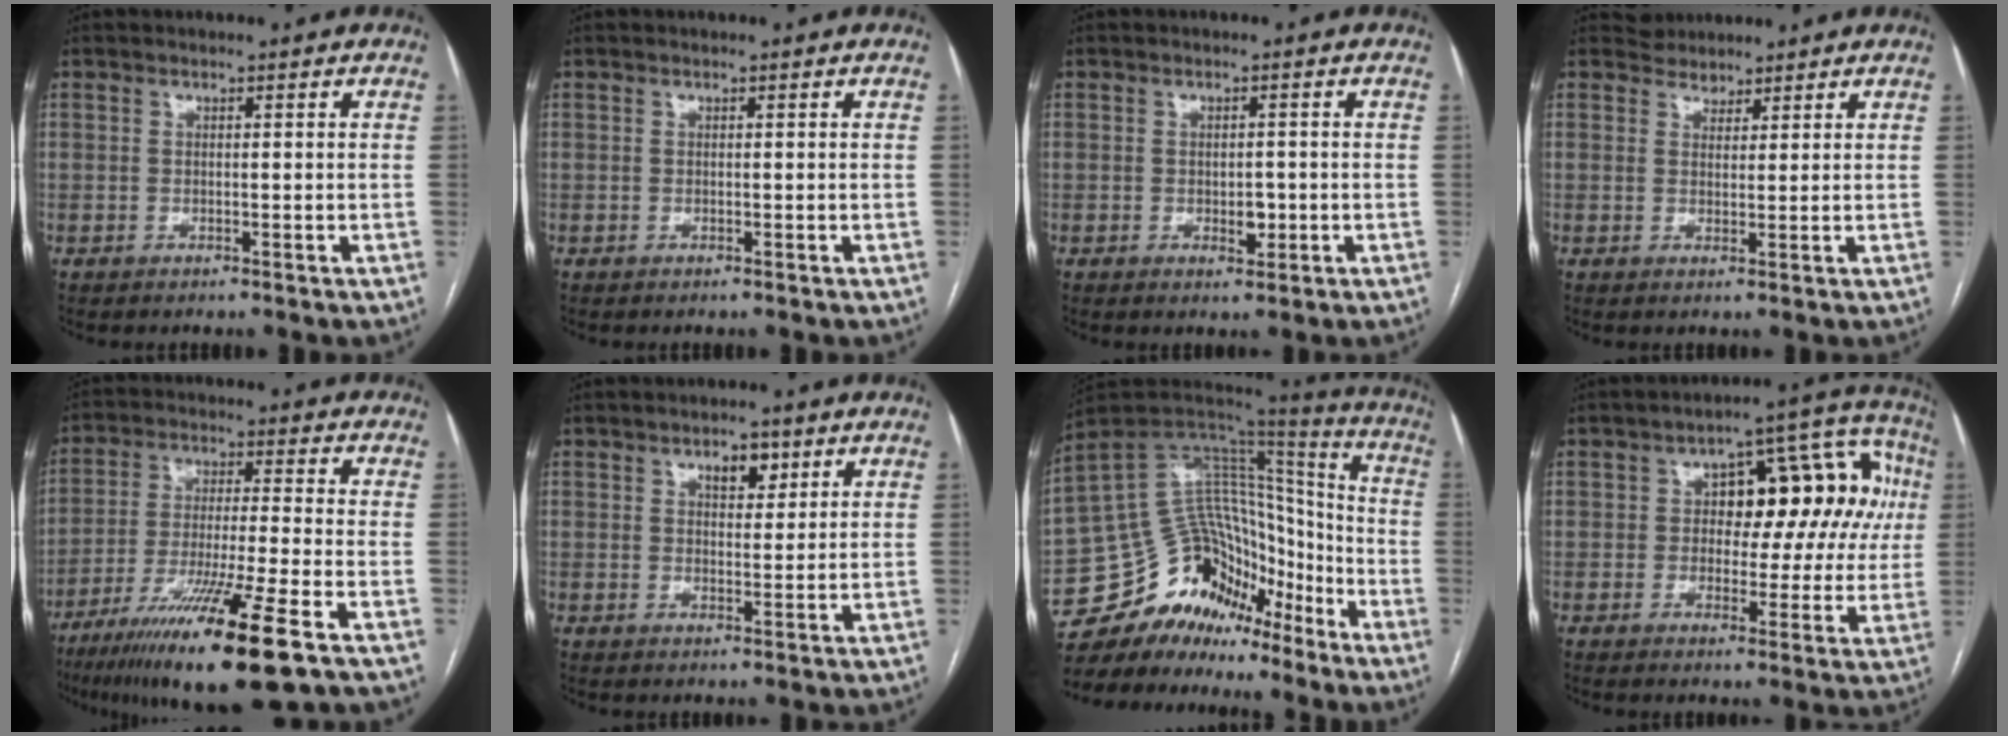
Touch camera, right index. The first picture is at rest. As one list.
[{"total": 0.0}, {"total": 2.3, "force": [-0.6, 1.3, 1.9], "torque": [-0.030, 0.000, -0.004]}, {"total": 3.0, "force": [2.5, 1.6, -0.4], "torque": [0.010, 0.012, 0.039]}, {"total": 17.1, "force": [-10.5, -0.3, 13.6], "torque": [-0.231, -0.046, -0.183]}, {"total": 3.7, "force": [2.0, 1.8, 2.5], "torque": [-0.038, 0.004, 0.033]}, {"total": 18.5, "force": [-13.6, 10.6, 6.8], "torque": [-0.121, 0.091, -0.222]}, {"total": 14.4, "force": [2.1, 7.4, 12.2], "torque": [-0.137, 0.057, 0.031]}]